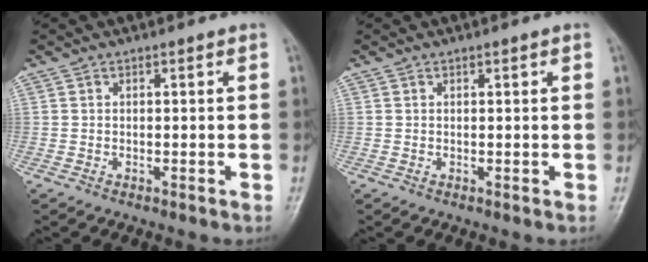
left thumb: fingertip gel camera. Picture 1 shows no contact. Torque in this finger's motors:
{"motor_torque": [-0.01, -0.16, -0.14, -0.15, -0.01]}